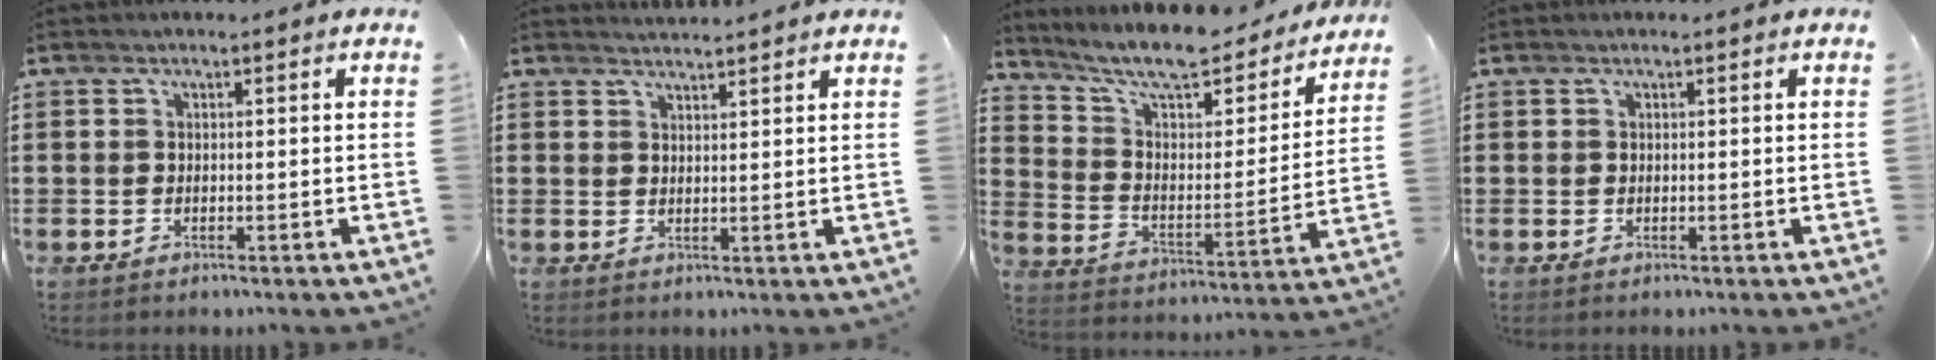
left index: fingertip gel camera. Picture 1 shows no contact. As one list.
[{"total": 2.0, "force": [2.0, -0.3, 0.0], "torque": [-0.004, -0.006, 0.039]}, {"total": 9.8, "force": [8.3, 1.8, 4.8], "torque": [-0.118, -0.055, 0.141]}, {"total": 0.0}]